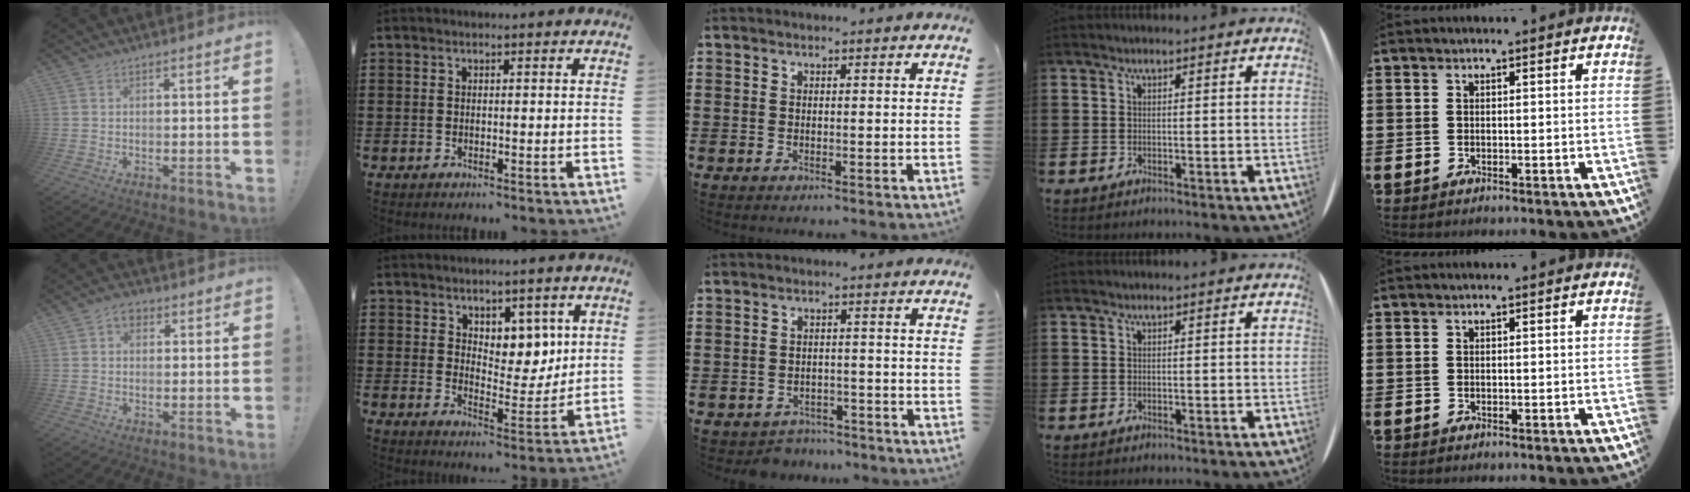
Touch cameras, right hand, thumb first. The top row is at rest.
{"thumb": {"total": 4.3, "force": [1.6, 3.3, 2.3], "torque": [-0.024, -0.002, 0.028]}, "index": {"total": 5.6, "force": [3.8, 3.9, 1.4], "torque": [-0.032, -0.009, 0.068]}, "middle": {"total": 2.6, "force": [-2.5, 0.8, -0.2], "torque": [-0.005, 0.001, -0.055]}}